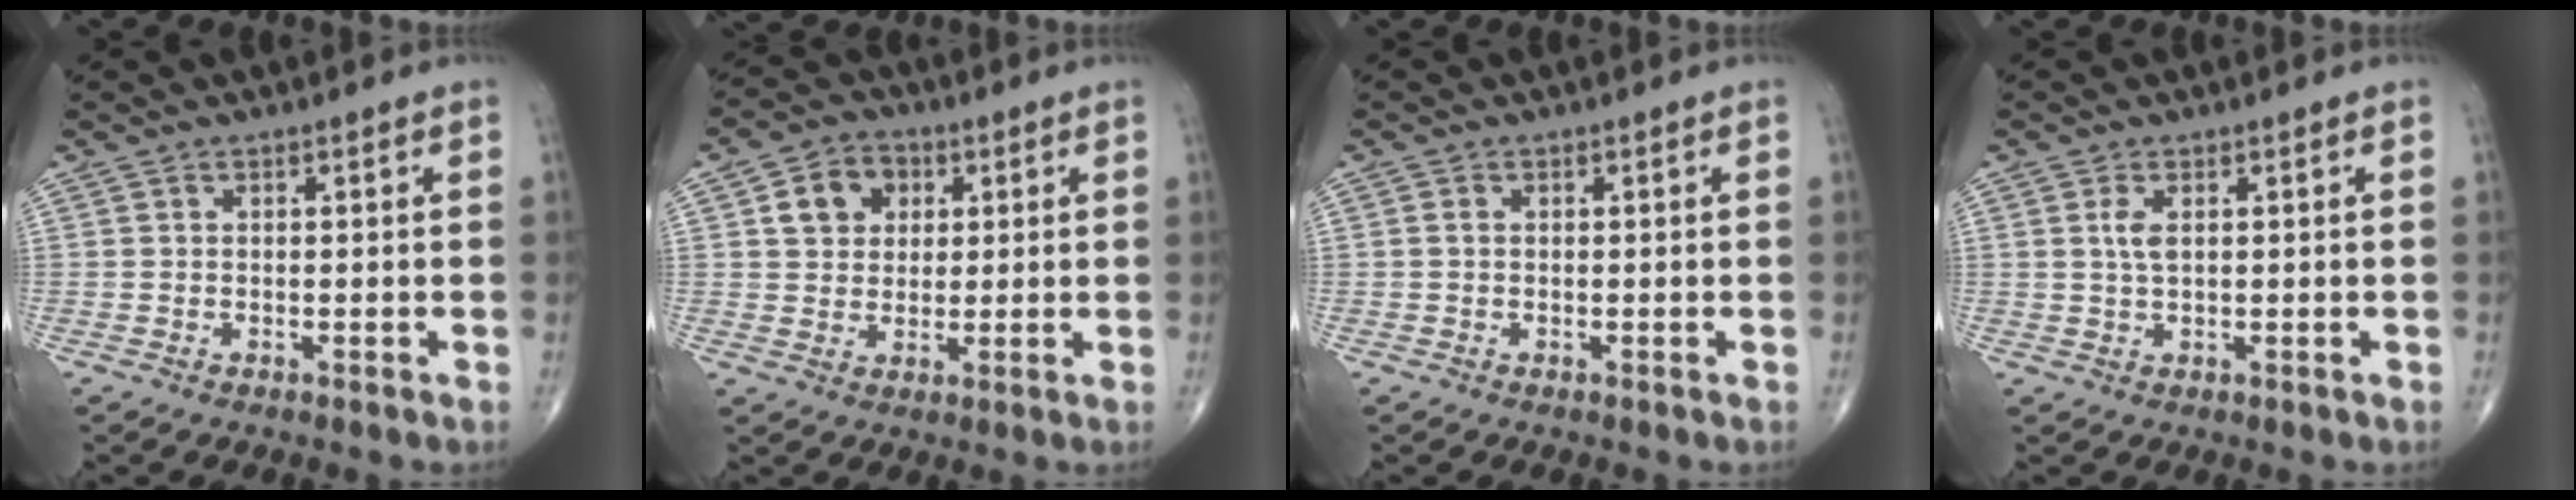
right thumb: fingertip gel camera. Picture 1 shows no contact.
{"total": 7.6, "force": [2.3, 6.2, 3.7], "torque": [-0.031, -0.001, 0.035]}
{"total": 0.7, "force": [0.0, 0.5, 0.4], "torque": [-0.009, 0.000, 0.000]}
{"total": 2.5, "force": [0.7, 1.1, 2.1], "torque": [-0.047, 0.002, 0.017]}